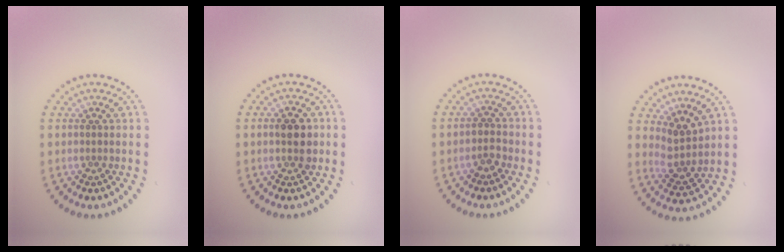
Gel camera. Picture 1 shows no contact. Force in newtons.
{"total": 2.9, "press": 2.9, "slide": 0.2}
{"total": 1.4, "press": 1.3, "slide": 0.5}
{"total": 2.7, "press": 2.2, "slide": 1.7}